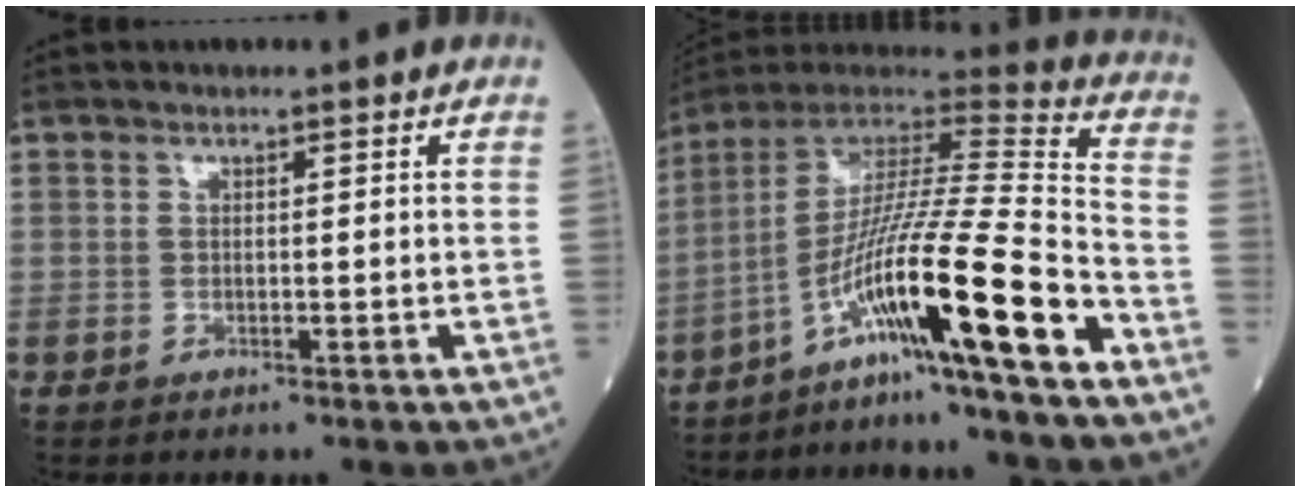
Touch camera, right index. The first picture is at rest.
{"total": 18.3, "force": [-9.8, -1.2, 15.4], "torque": [-0.288, -0.010, -0.179]}